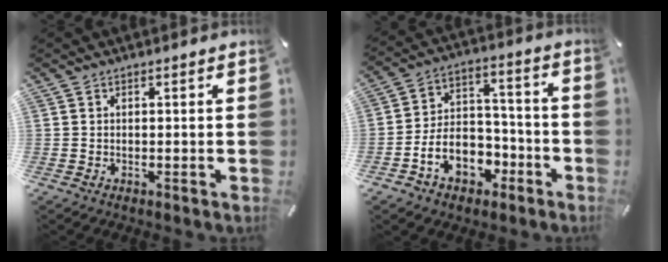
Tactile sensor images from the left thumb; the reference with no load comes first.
{"total": 11.9, "force": [-5.0, 9.0, 5.9], "torque": [-0.106, 0.035, -0.082]}